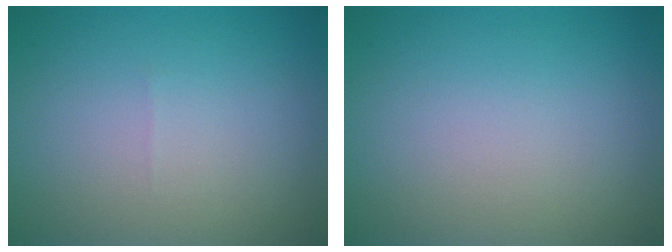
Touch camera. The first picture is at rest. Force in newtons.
{"total": 0.0}